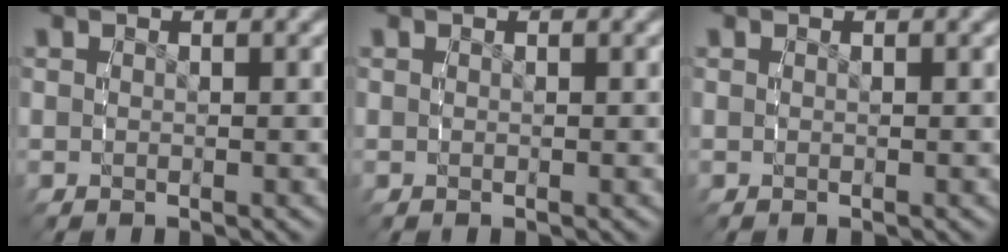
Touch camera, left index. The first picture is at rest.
{"total": 0.0}
{"total": 0.0}